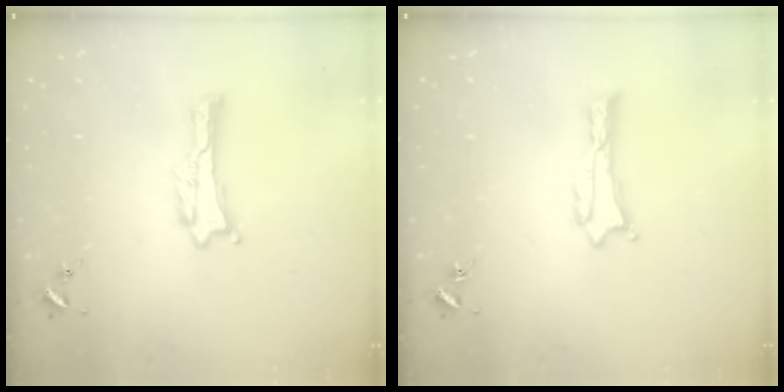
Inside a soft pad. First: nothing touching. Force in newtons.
{"total": 0.0}